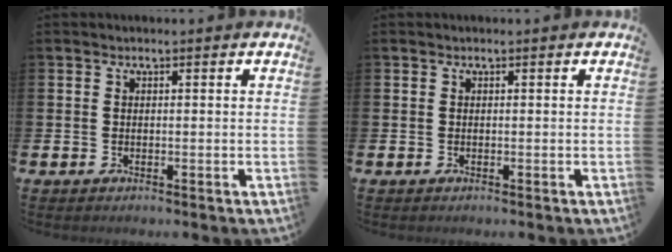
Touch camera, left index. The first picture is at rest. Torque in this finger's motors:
{"motor_torque": [0.00, 0.00, 0.01, 0.00]}